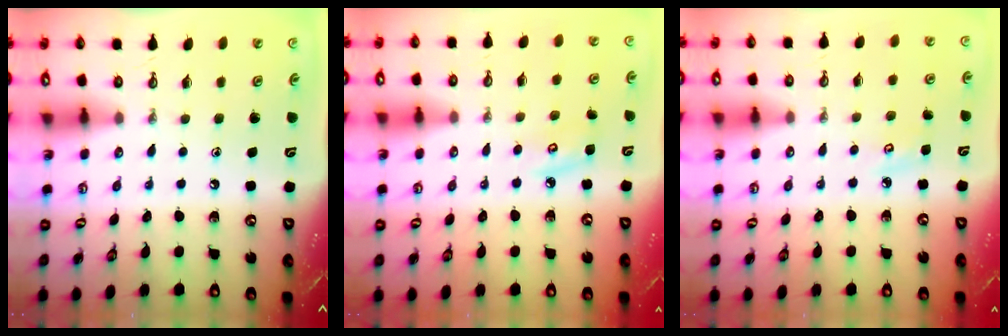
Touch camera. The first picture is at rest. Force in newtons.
{"total": 6.1, "press": 6.1, "slide": 0.5}
{"total": 3.8, "press": 3.8, "slide": 0.3}